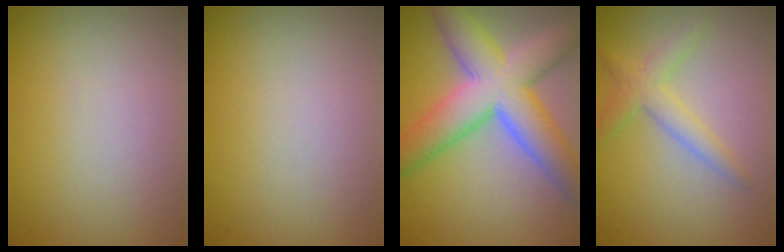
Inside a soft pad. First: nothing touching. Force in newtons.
{"total": 0.0}
{"total": 9.7, "press": 9.7, "slide": 0.4}
{"total": 2.5, "press": 2.5, "slide": 0.1}